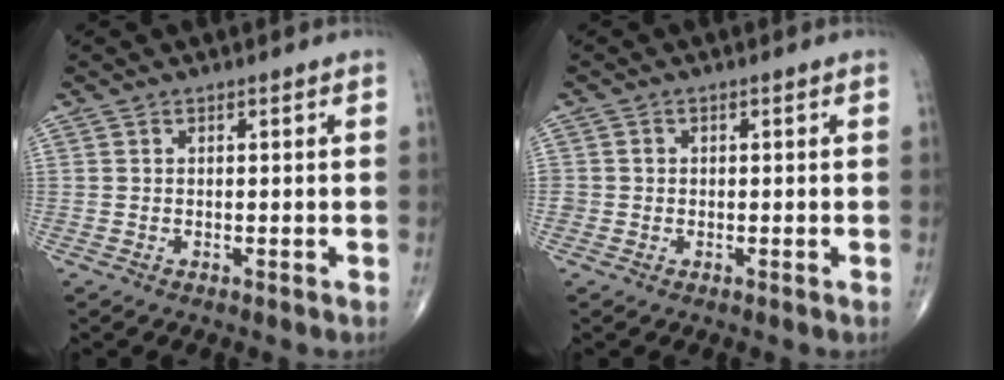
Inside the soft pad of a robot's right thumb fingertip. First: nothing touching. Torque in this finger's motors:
{"motor_torque": [0.21, 0.11, 0.17, 0.03, -0.01]}